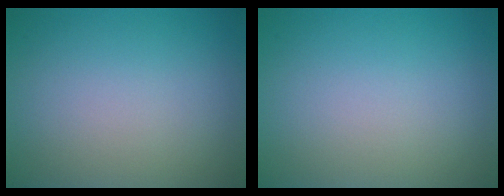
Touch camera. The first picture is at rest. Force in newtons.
{"total": 0.0}